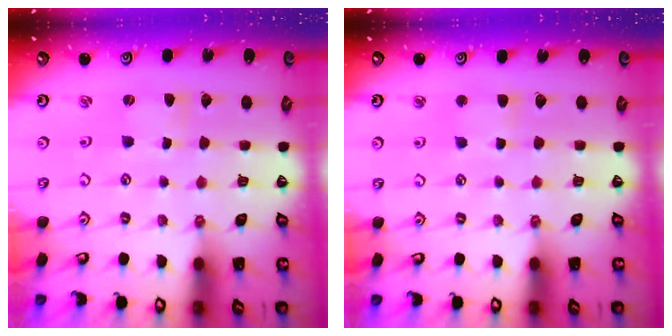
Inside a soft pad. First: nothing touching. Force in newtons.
{"total": 3.0, "press": 3.0, "slide": 0.4}